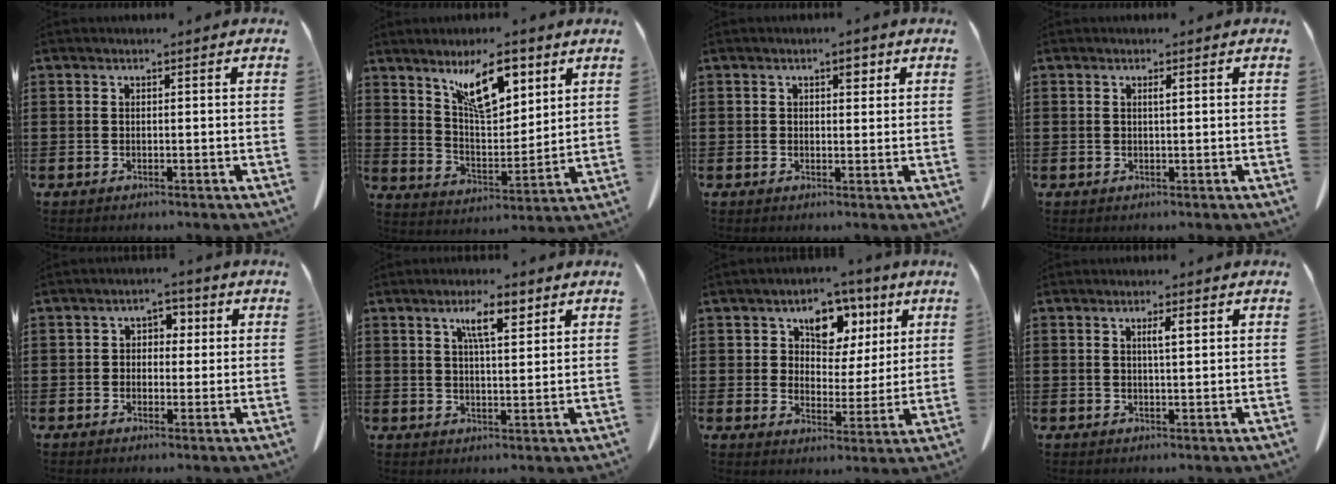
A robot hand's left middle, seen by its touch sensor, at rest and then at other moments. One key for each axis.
{"total": 10.6, "fx": 6.6, "fy": 4.0, "fz": 7.2, "tx": -0.131, "ty": -0.020, "tz": 0.115}
{"total": 2.2, "fx": 1.2, "fy": 1.1, "fz": 1.5, "tx": -0.016, "ty": -0.001, "tz": 0.017}
{"total": 0.8, "fx": 0.3, "fy": 0.1, "fz": 0.7, "tx": -0.015, "ty": 0.000, "tz": 0.005}
{"total": 3.5, "fx": 1.7, "fy": 2.4, "fz": 1.8, "tx": -0.031, "ty": 0.006, "tz": 0.023}
{"total": 5.8, "fx": 3.3, "fy": 1.5, "fz": 4.5, "tx": -0.081, "ty": 0.001, "tz": 0.053}
{"total": 6.8, "fx": 3.7, "fy": 5.0, "fz": 2.6, "tx": -0.066, "ty": -0.002, "tz": 0.061}
{"total": 2.3, "fx": 0.8, "fy": 0.4, "fz": 2.1, "tx": -0.033, "ty": 0.000, "tz": 0.010}